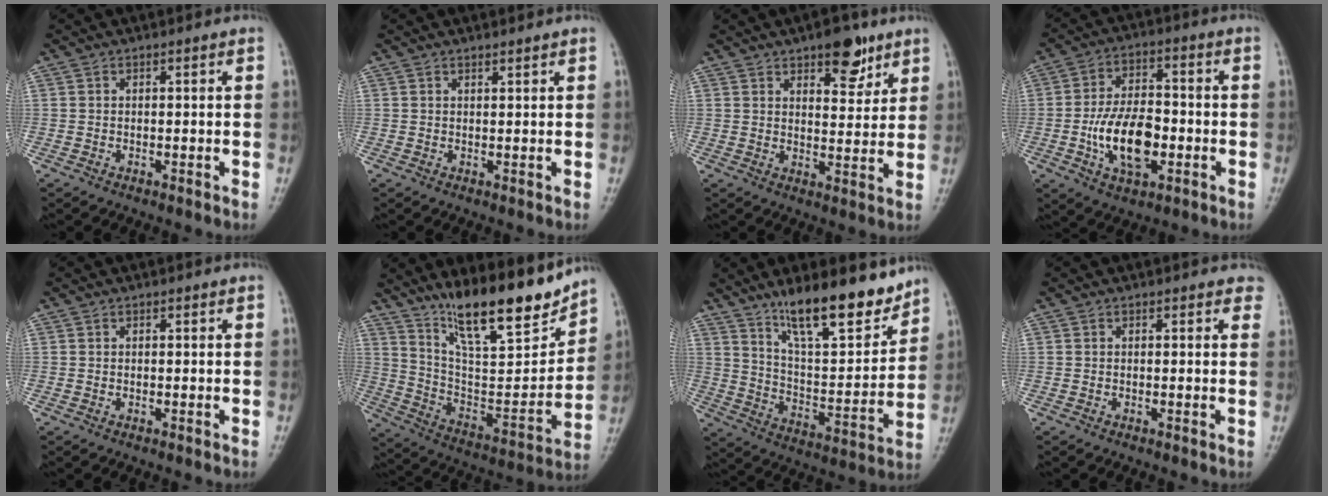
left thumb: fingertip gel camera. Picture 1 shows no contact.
{"total": 0.8, "force": [0.7, 0.1, 0.3], "torque": [-0.004, -0.006, 0.013]}
{"total": 8.3, "force": [5.2, 3.8, 5.2], "torque": [-0.043, -0.028, 0.072]}
{"total": 12.9, "force": [-3.0, 7.0, 10.5], "torque": [-0.170, 0.017, -0.053]}
{"total": 0.0}
{"total": 21.1, "force": [15.5, 5.3, 13.2], "torque": [-0.181, -0.078, 0.270]}
{"total": 17.3, "force": [12.9, 4.8, 10.6], "torque": [-0.134, -0.085, 0.219]}
{"total": 1.6, "force": [1.3, 0.9, 0.3], "torque": [0.020, -0.005, -0.002]}